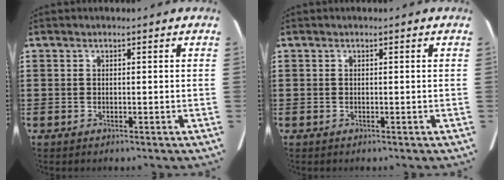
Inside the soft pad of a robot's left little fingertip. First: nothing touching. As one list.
[{"total": 0.0}]